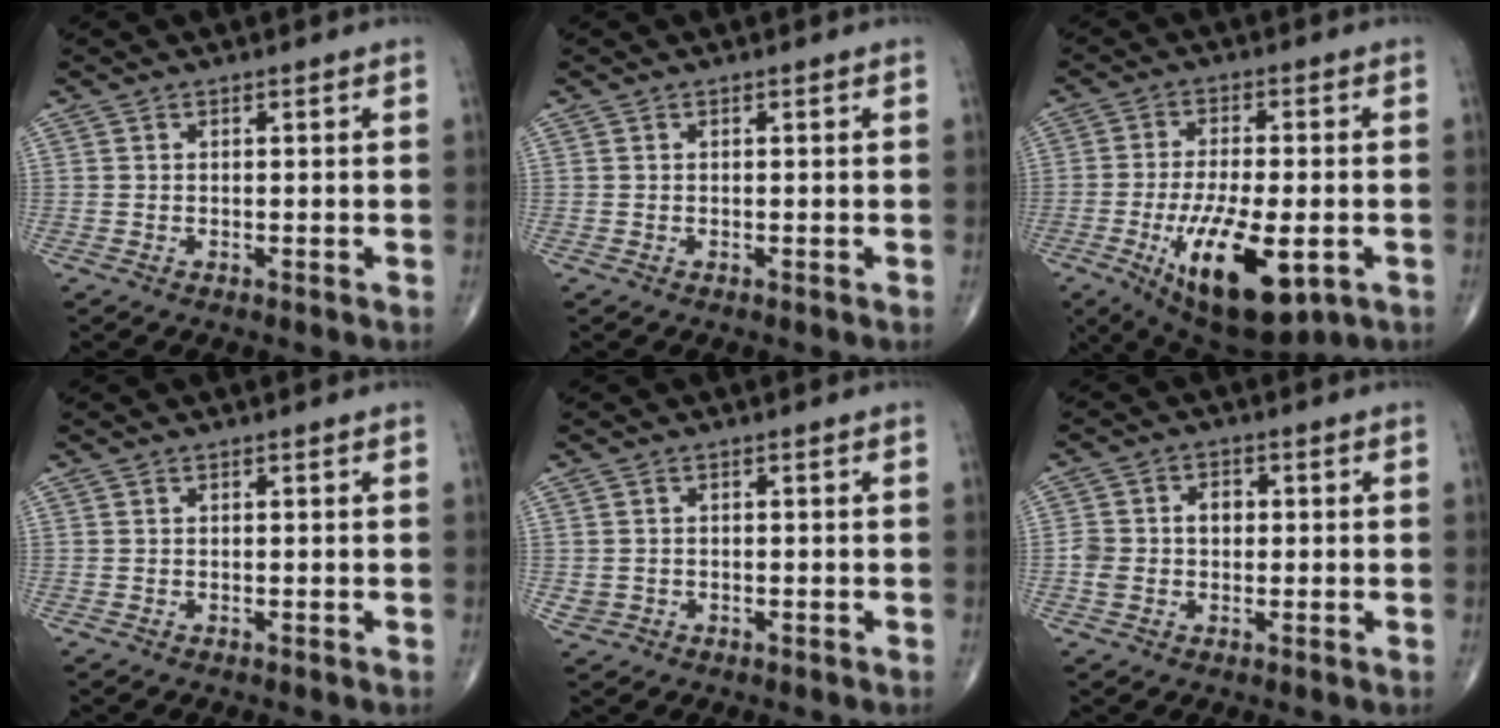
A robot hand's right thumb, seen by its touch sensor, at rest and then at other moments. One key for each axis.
{"total": 0.0}
{"total": 18.0, "fx": -5.9, "fy": 7.1, "fz": 15.4, "tx": -0.260, "ty": -0.007, "tz": -0.077}
{"total": 0.0}
{"total": 1.9, "fx": -0.4, "fy": 1.7, "fz": 0.6, "tx": -0.009, "ty": 0.006, "tz": -0.002}
{"total": 5.6, "fx": 0.0, "fy": 4.3, "fz": 3.6, "tx": -0.062, "ty": 0.020, "tz": -0.001}